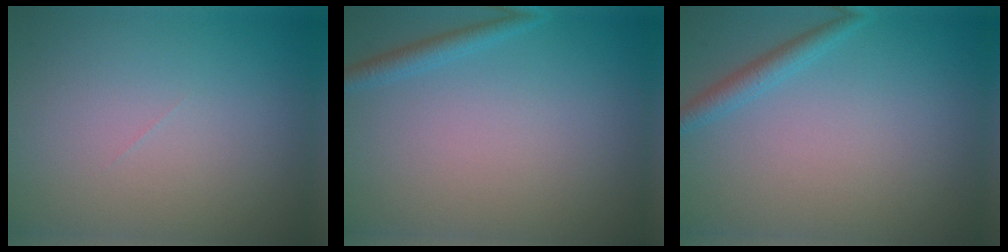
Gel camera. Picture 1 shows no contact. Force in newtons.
{"total": 1.5, "press": 1.5, "slide": 0.1}
{"total": 1.8, "press": 1.8, "slide": 0.1}